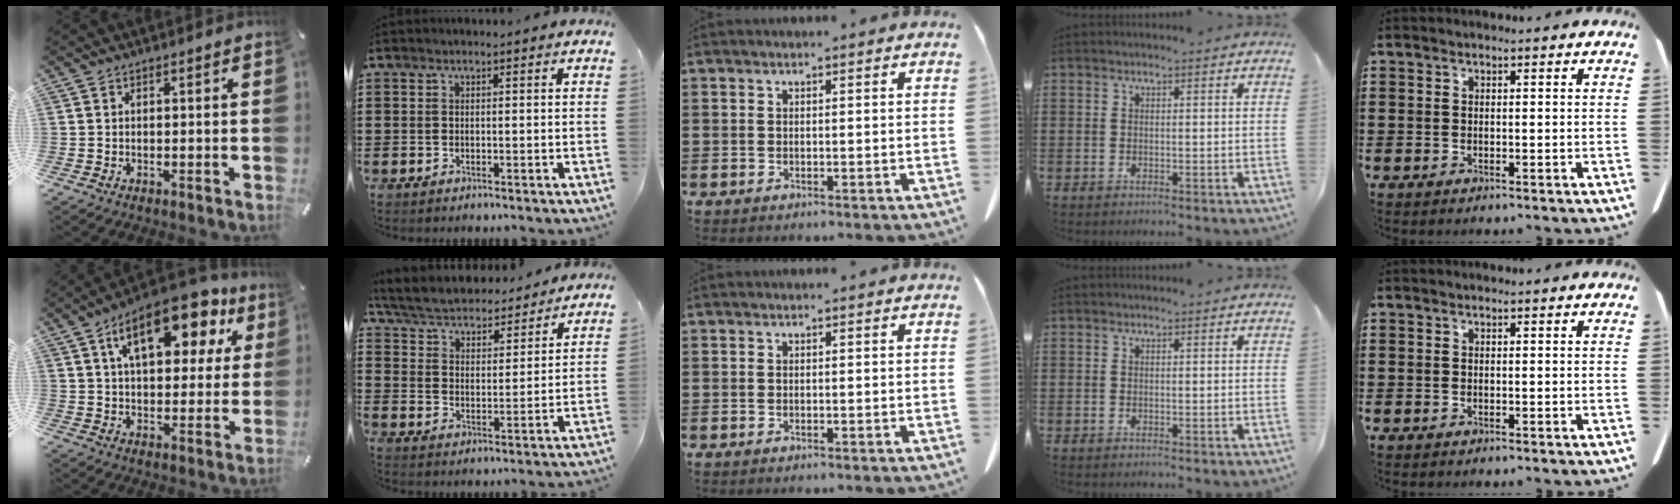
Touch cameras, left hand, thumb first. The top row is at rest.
{"thumb": {"total": 17.4, "force": [9.2, 8.3, 12.2], "torque": [-0.187, -0.036, 0.150]}, "index": {"total": 4.8, "force": [4.7, 0.5, 1.0], "torque": [-0.045, -0.032, 0.076]}}